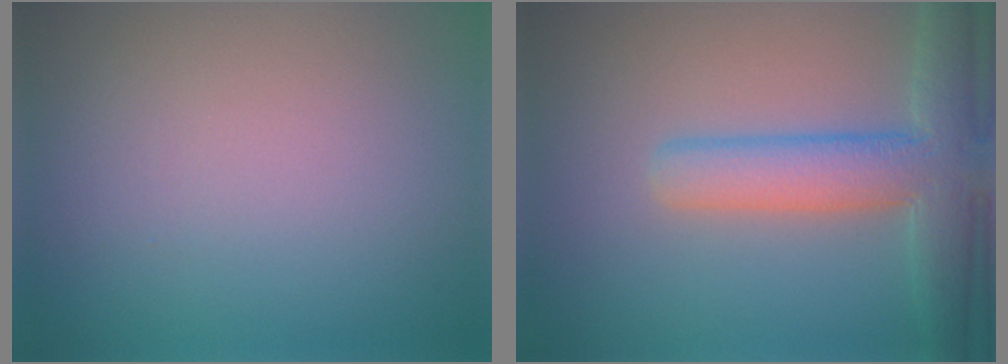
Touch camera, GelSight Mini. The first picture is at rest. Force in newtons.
{"total": 6.1, "press": 6.1, "slide": 0.6}